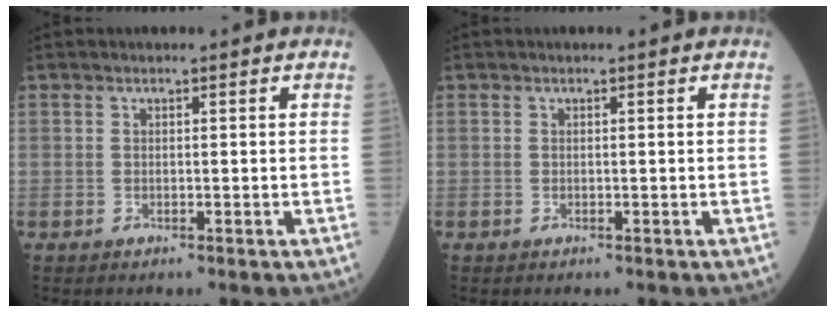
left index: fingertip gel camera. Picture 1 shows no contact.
{"total": 0.0}